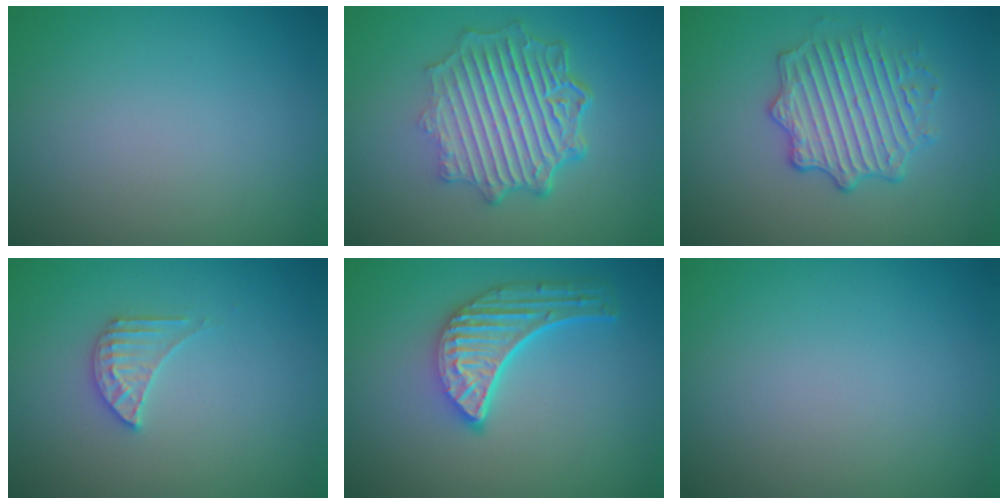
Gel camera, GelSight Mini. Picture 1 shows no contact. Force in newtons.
{"total": 7.1, "press": 5.3, "slide": 4.7}
{"total": 4.0, "press": 3.7, "slide": 1.6}
{"total": 2.1, "press": 2.0, "slide": 0.4}
{"total": 5.0, "press": 3.9, "slide": 3.2}
{"total": 0.0}